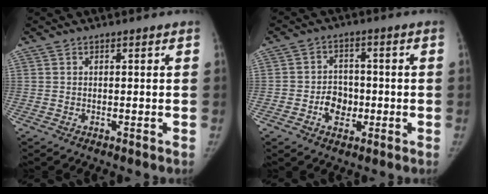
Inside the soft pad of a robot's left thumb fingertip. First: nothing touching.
{"total": 6.1, "force": [-1.6, 4.9, 3.2], "torque": [-0.023, 0.016, -0.028]}